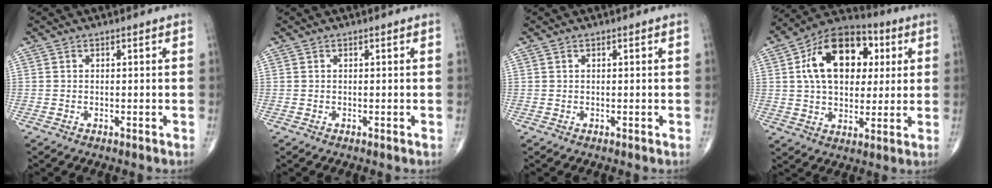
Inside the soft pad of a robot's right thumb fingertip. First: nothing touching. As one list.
[{"total": 0.0}, {"total": 0.0}, {"total": 18.5, "force": [4.6, 12.1, 13.2], "torque": [-0.181, 0.009, 0.071]}]